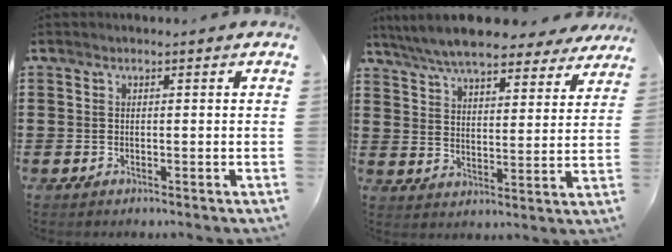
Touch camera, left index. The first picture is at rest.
{"total": 7.9, "force": [7.4, 0.8, 2.8], "torque": [-0.085, -0.027, 0.134]}